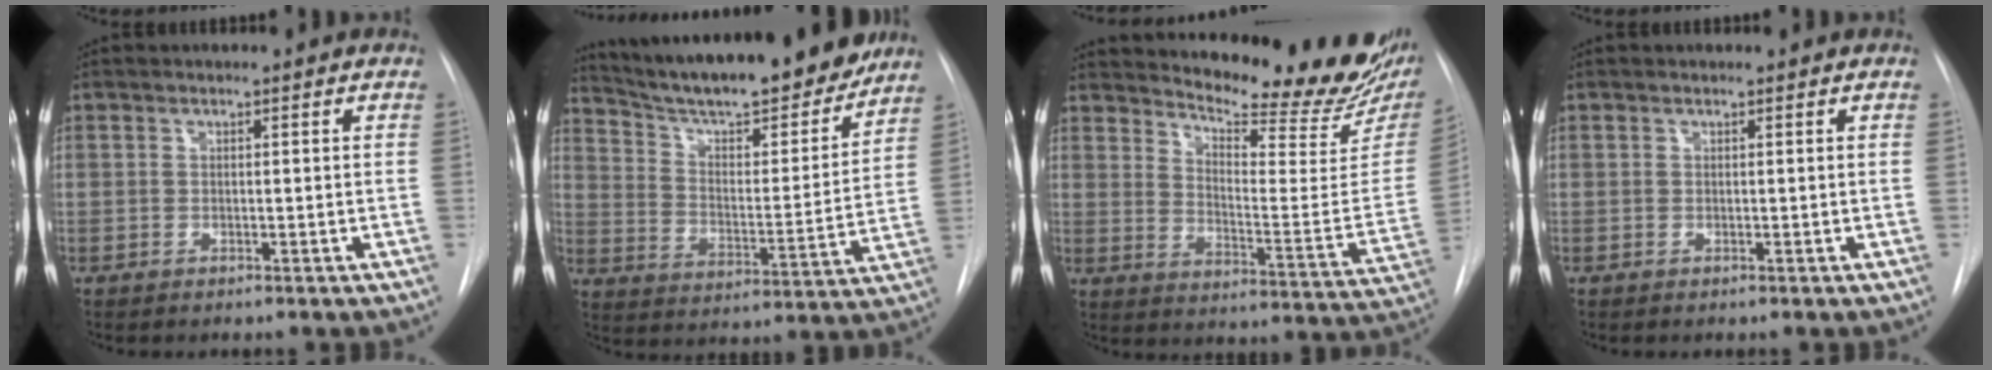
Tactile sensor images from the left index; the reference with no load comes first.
{"total": 23.0, "force": [20.3, 3.7, 10.3], "torque": [-0.169, -0.014, 0.297]}
{"total": 22.8, "force": [20.5, 3.7, 9.2], "torque": [-0.137, -0.099, 0.255]}
{"total": 0.0}